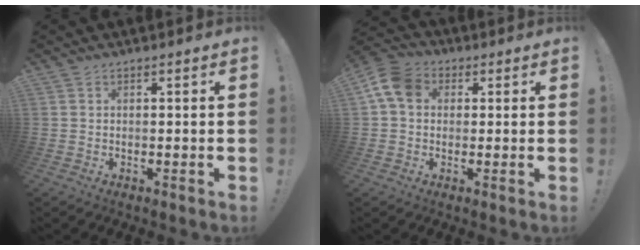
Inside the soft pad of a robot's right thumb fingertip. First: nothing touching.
{"total": 9.2, "force": [2.3, 6.9, 5.7], "torque": [-0.104, 0.009, 0.050]}